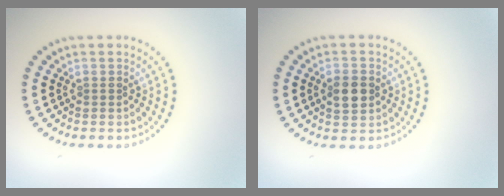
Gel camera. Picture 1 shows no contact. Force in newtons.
{"total": 3.2, "press": 3.2, "slide": 0.1}